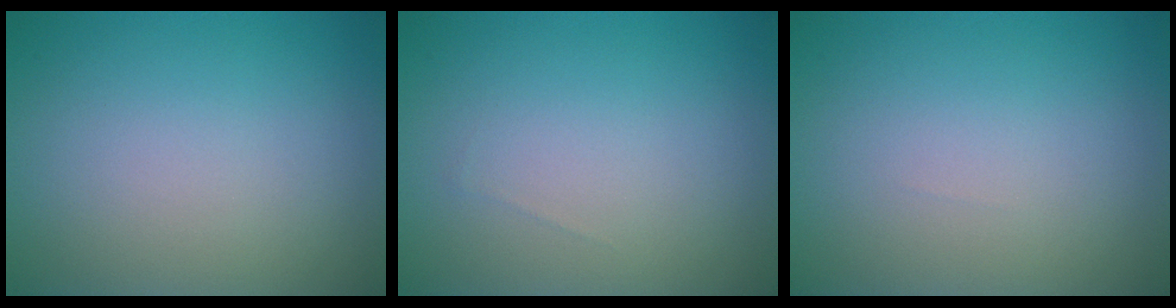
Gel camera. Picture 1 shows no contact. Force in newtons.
{"total": 0.0}
{"total": 0.0}